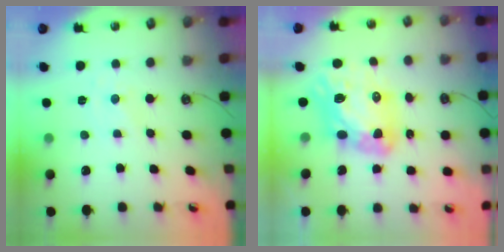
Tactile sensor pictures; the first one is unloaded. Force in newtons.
{"total": 17.2, "press": 17.1, "slide": 1.8}